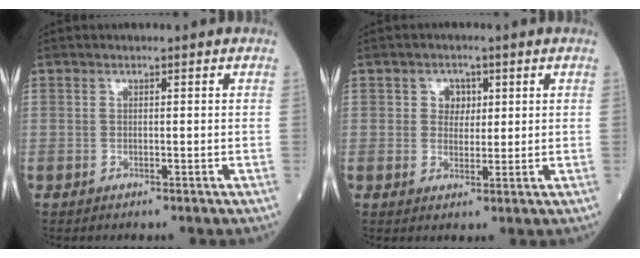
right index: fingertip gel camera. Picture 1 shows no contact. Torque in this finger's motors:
{"motor_torque": [0.02, 0.06, 0.04, 0.02]}